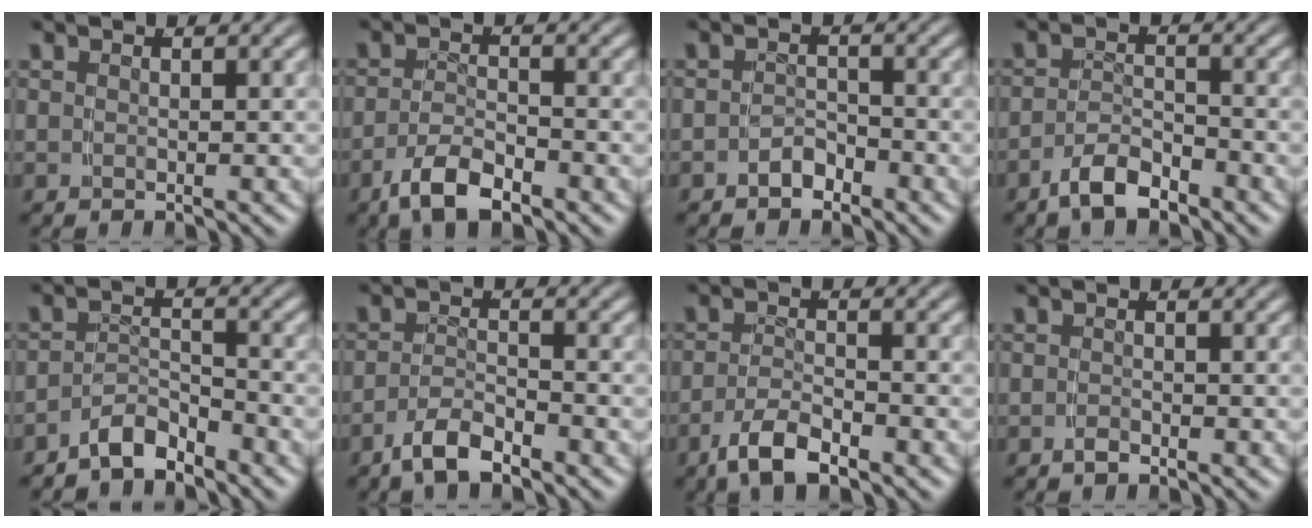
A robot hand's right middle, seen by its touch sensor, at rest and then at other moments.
{"total": 3.8, "force": [-2.7, 1.2, 2.4], "torque": [-0.044, -0.006, -0.043]}
{"total": 2.1, "force": [-1.8, 1.0, 0.4], "torque": [-0.006, -0.002, -0.031]}
{"total": 3.4, "force": [-3.0, 0.9, 1.5], "torque": [-0.020, -0.001, -0.051]}
{"total": 3.6, "force": [-3.3, 0.7, 1.2], "torque": [-0.012, -0.003, -0.057]}
{"total": 3.1, "force": [-2.6, 0.7, 1.6], "torque": [-0.029, -0.003, -0.044]}
{"total": 3.4, "force": [-2.5, 0.9, 2.2], "torque": [-0.043, -0.006, -0.041]}
{"total": 0.8, "force": [-0.8, -0.3, 0.1], "torque": [-0.003, -0.003, -0.012]}